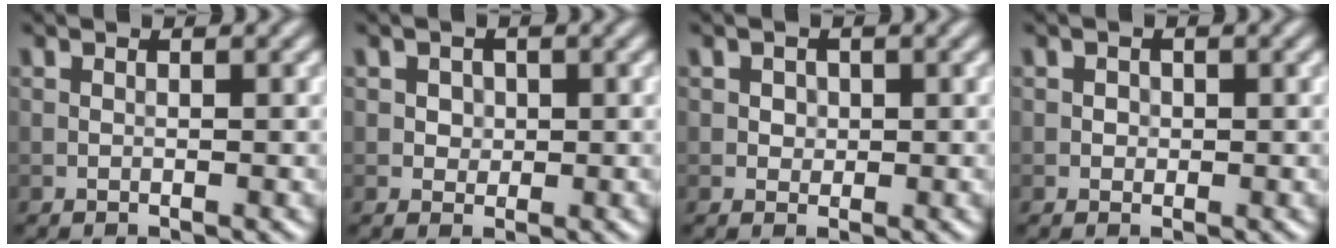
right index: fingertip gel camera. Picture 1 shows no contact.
{"total": 1.6, "force": [0.4, 1.4, 0.6], "torque": [-0.006, 0.002, 0.009]}
{"total": 1.1, "force": [0.3, 1.0, 0.4], "torque": [-0.004, 0.000, 0.004]}
{"total": 0.8, "force": [0.1, 0.7, 0.3], "torque": [0.000, -0.002, 0.000]}